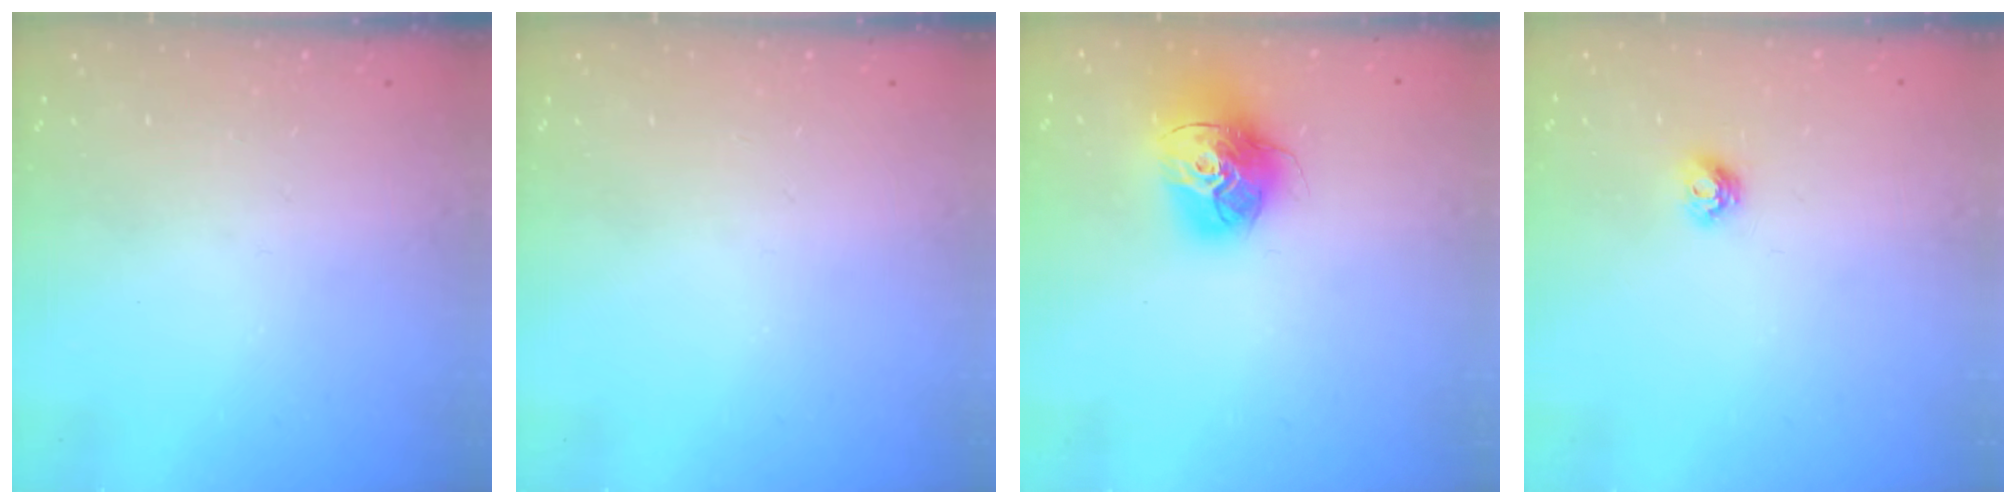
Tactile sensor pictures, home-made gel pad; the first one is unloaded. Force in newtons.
{"total": 0.0}
{"total": 15.4, "press": 15.3, "slide": 1.5}
{"total": 5.6, "press": 5.5, "slide": 0.7}